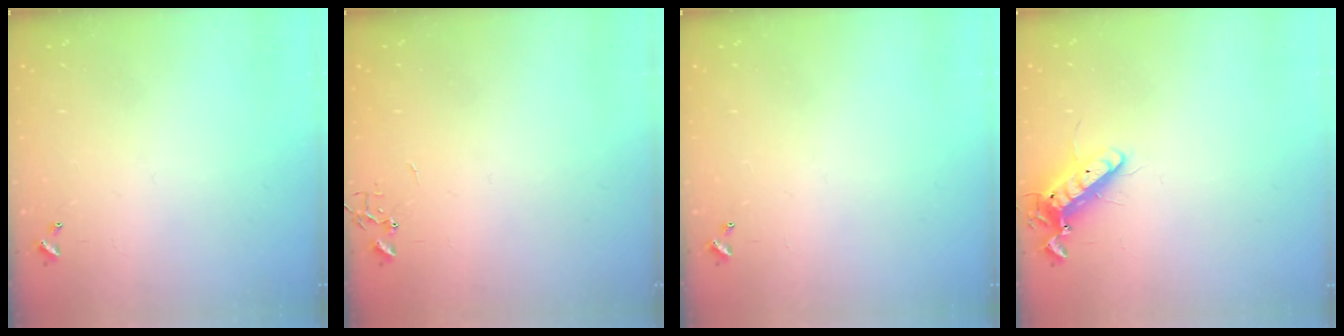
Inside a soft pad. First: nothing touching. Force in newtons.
{"total": 0.0}
{"total": 0.0}
{"total": 11.8, "press": 11.6, "slide": 2.2}